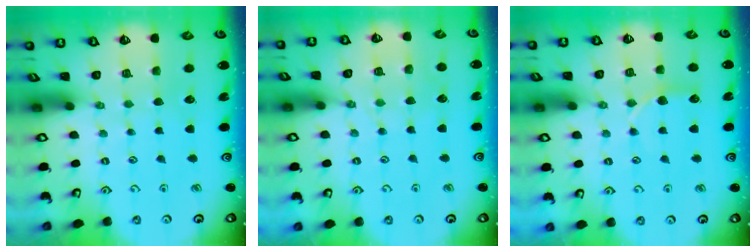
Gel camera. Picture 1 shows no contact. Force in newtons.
{"total": 5.7, "press": 5.6, "slide": 0.8}
{"total": 7.0, "press": 7.0, "slide": 0.5}